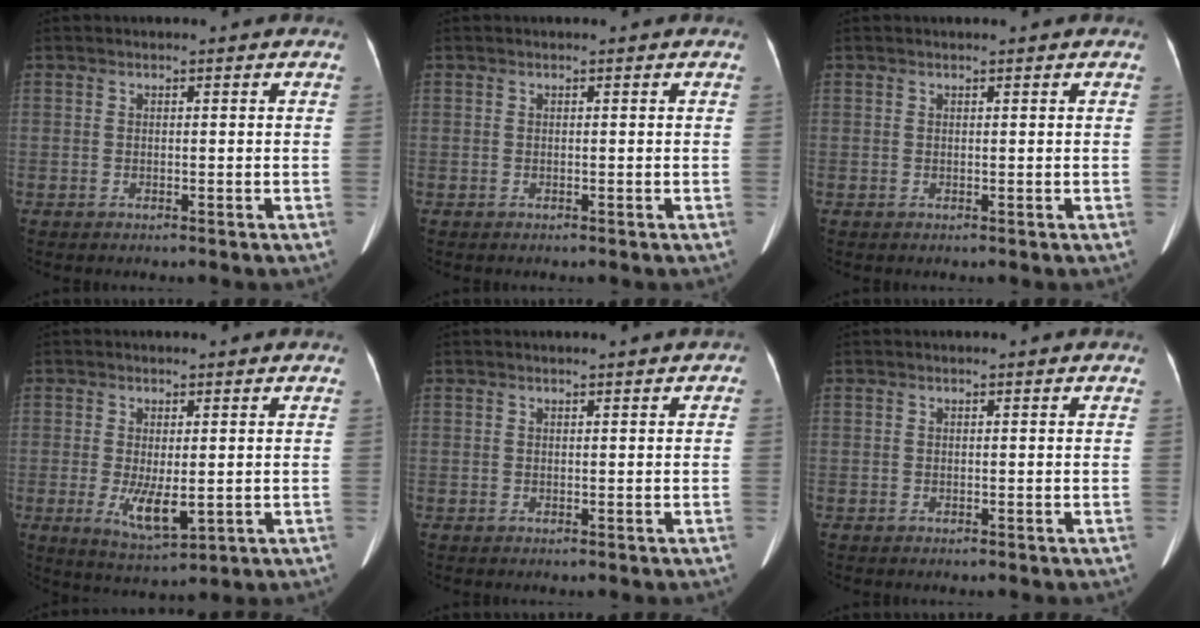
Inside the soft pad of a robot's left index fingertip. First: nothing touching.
{"total": 0.0}
{"total": 0.5, "force": [0.4, 0.1, 0.2], "torque": [-0.006, 0.004, 0.006]}
{"total": 6.0, "force": [-0.8, 2.1, 5.6], "torque": [-0.105, -0.016, -0.001]}
{"total": 1.0, "force": [0.3, 0.5, 0.8], "torque": [-0.008, 0.009, 0.005]}
{"total": 0.0}